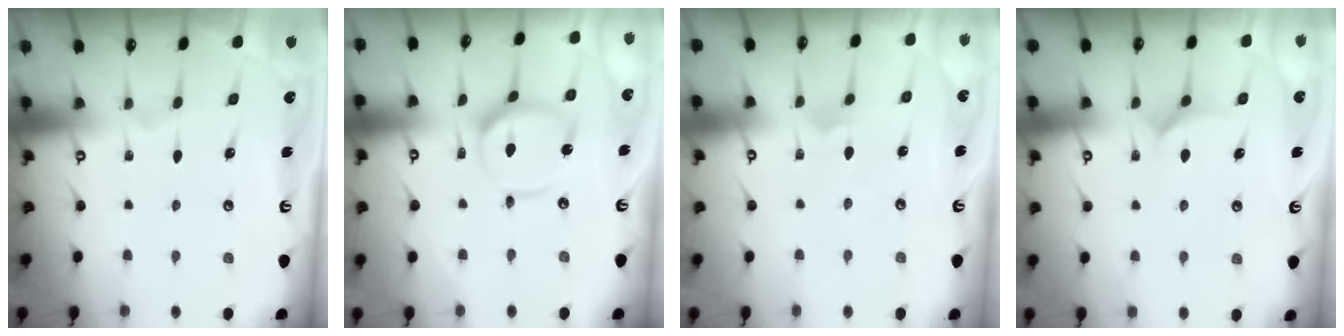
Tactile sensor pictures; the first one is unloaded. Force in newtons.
{"total": 12.3, "press": 12.2, "slide": 1.2}
{"total": 3.0, "press": 3.0, "slide": 0.2}
{"total": 6.7, "press": 6.7, "slide": 0.4}